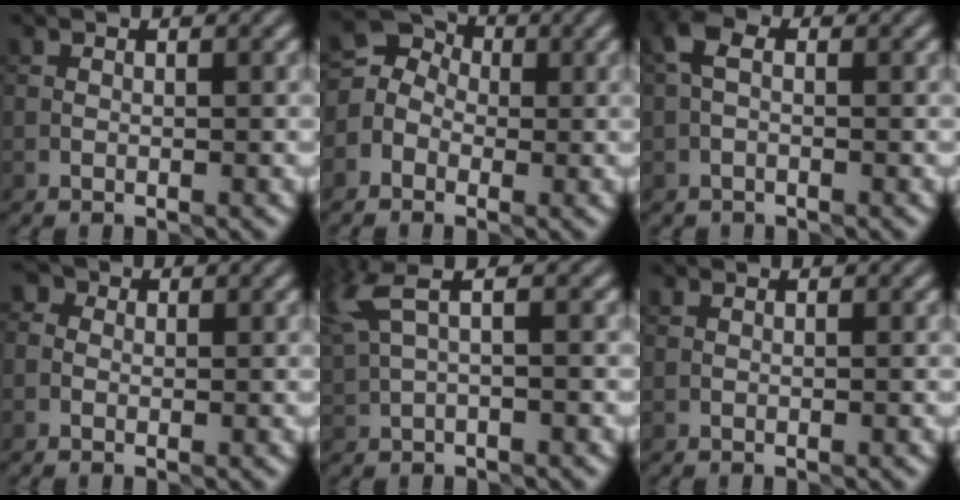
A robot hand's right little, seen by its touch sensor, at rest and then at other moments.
{"total": 5.1, "force": [0.1, 4.6, 2.2], "torque": [-0.022, 0.034, -0.035]}
{"total": 2.4, "force": [-0.1, 1.6, 1.7], "torque": [-0.038, 0.011, -0.012]}
{"total": 3.3, "force": [1.1, 2.6, 1.6], "torque": [-0.006, 0.022, -0.025]}
{"total": 3.5, "force": [1.6, 0.9, 3.0], "torque": [-0.071, 0.013, 0.035]}
{"total": 0.0}